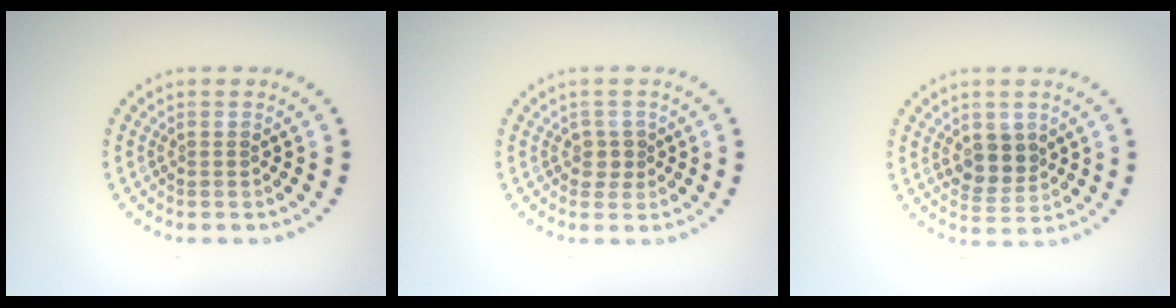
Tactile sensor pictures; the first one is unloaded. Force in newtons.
{"total": 1.4, "press": 1.1, "slide": 0.8}
{"total": 3.0, "press": 2.8, "slide": 1.2}